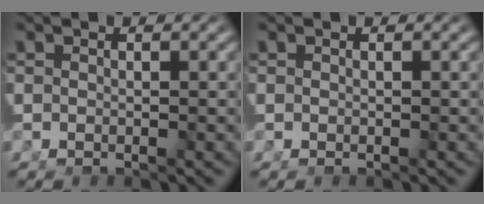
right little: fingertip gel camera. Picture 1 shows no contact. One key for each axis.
{"total": 0.0}